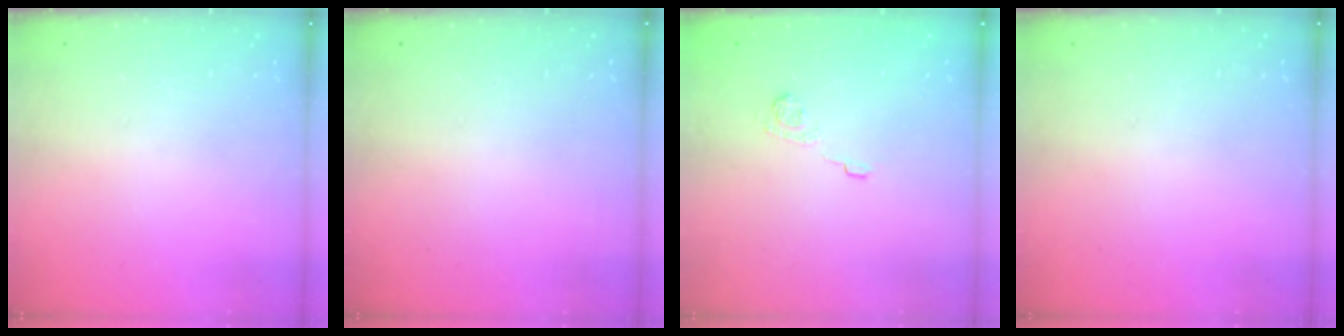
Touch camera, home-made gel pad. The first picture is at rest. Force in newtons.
{"total": 0.0}
{"total": 8.5, "press": 8.4, "slide": 1.5}
{"total": 0.0}